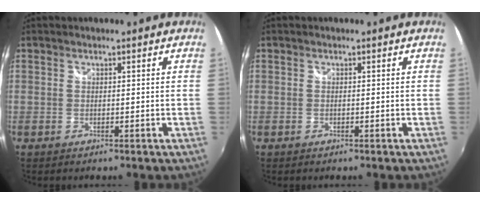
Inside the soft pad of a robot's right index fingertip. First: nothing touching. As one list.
[{"total": 0.0}]